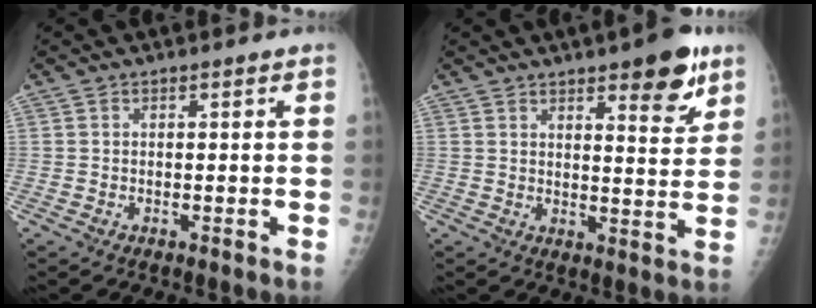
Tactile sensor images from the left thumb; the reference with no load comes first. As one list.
[{"total": 9.8, "force": [5.9, 3.1, 7.1], "torque": [-0.067, -0.033, 0.078]}]